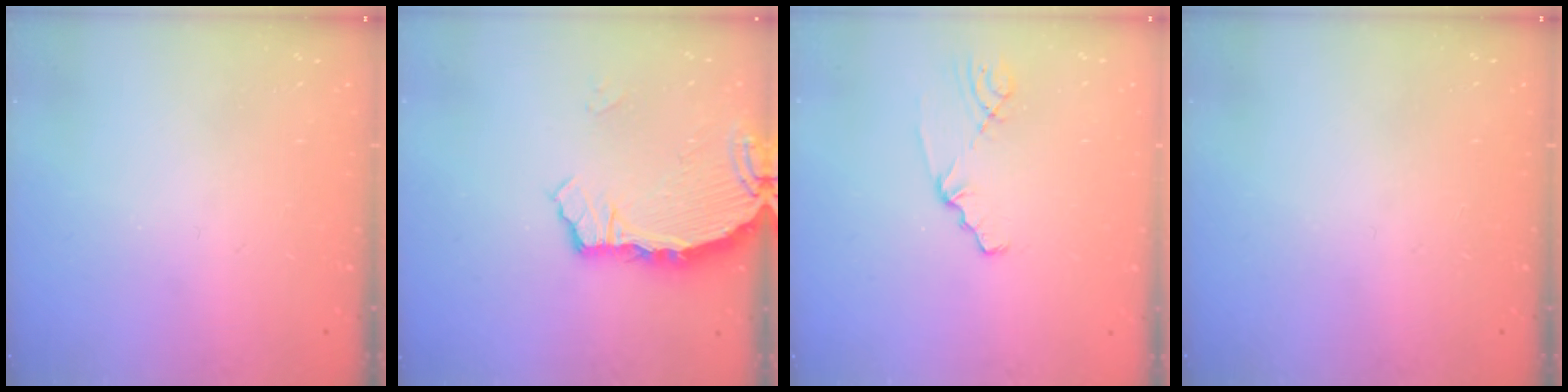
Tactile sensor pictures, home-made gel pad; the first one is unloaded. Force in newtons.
{"total": 3.7, "press": 3.7, "slide": 0.2}
{"total": 1.1, "press": 1.1, "slide": 0.2}
{"total": 0.0}